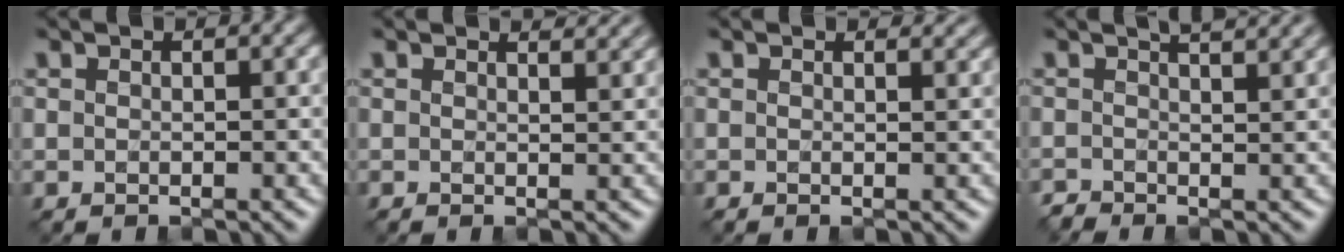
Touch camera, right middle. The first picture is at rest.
{"total": 2.0, "force": [1.7, 0.5, 0.9], "torque": [-0.002, 0.000, 0.013]}
{"total": 1.1, "force": [0.9, 0.2, 0.5], "torque": [-0.004, -0.003, 0.007]}
{"total": 2.5, "force": [0.8, 0.9, 2.1], "torque": [-0.020, 0.007, -0.001]}